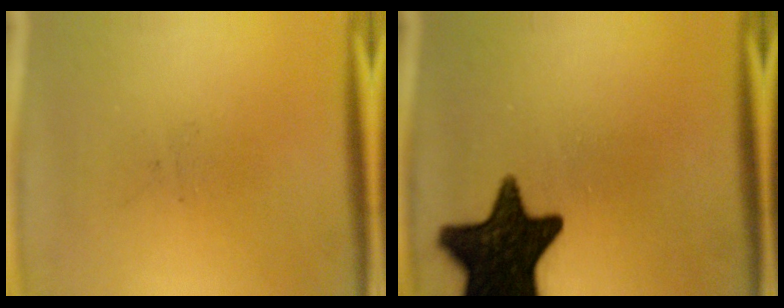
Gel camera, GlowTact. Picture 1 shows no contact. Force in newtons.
{"total": 16.5}